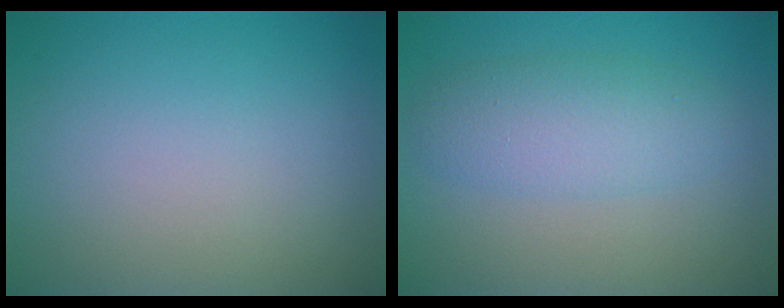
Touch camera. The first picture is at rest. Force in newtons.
{"total": 3.7, "press": 3.7, "slide": 0.1}